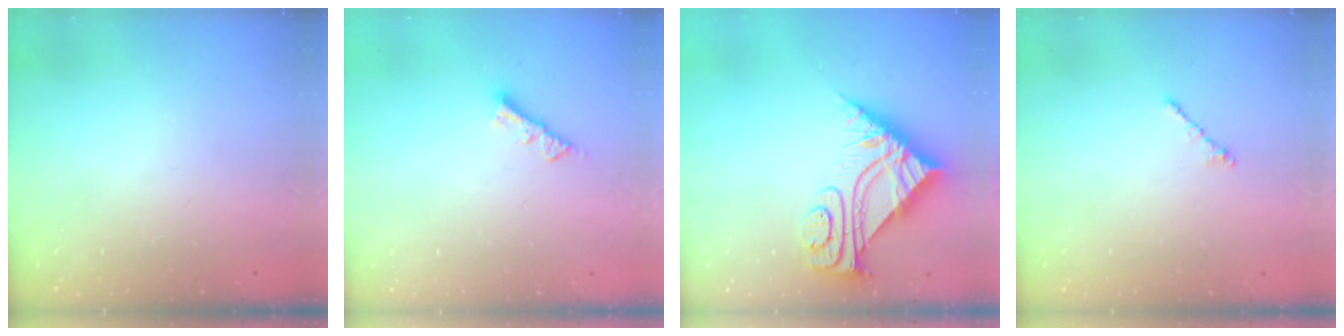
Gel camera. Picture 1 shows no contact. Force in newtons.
{"total": 5.5, "press": 5.4, "slide": 0.4}
{"total": 9.3, "press": 9.2, "slide": 0.9}
{"total": 0.9, "press": 0.7, "slide": 0.5}